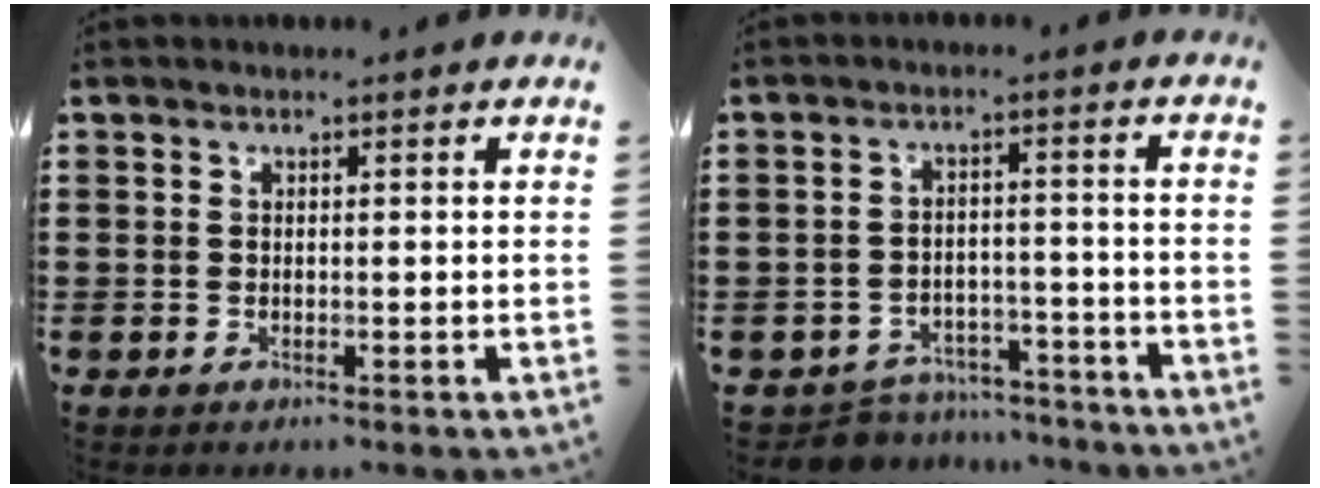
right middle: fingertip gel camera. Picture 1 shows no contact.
{"total": 5.5, "force": [-5.4, 1.0, 0.0], "torque": [0.001, 0.017, -0.107]}